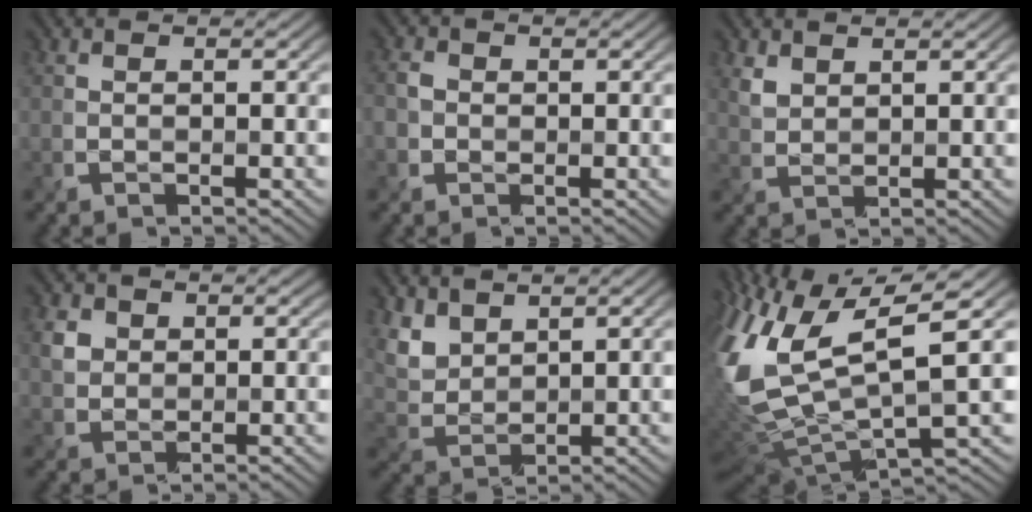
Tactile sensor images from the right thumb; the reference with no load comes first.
{"total": 2.3, "force": [-0.4, 2.1, 0.9], "torque": [-0.029, -0.004, -0.008]}
{"total": 2.2, "force": [1.6, 1.1, 0.8], "torque": [-0.031, -0.002, 0.042]}
{"total": 2.8, "force": [1.4, 2.3, 0.8], "torque": [-0.033, 0.001, 0.030]}
{"total": 4.9, "force": [3.6, 2.5, 2.2], "torque": [-0.067, -0.003, 0.083]}
{"total": 15.4, "force": [4.9, 5.4, 13.6], "torque": [-0.307, 0.014, 0.096]}